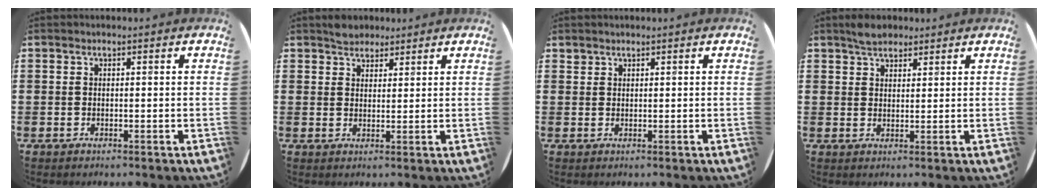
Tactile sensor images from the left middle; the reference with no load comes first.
{"total": 2.7, "force": [2.4, 1.1, -0.1], "torque": [0.006, 0.003, 0.047]}
{"total": 0.8, "force": [0.8, 0.2, -0.2], "torque": [0.004, 0.004, 0.015]}
{"total": 2.9, "force": [2.7, 1.0, 0.5], "torque": [-0.006, 0.000, 0.050]}